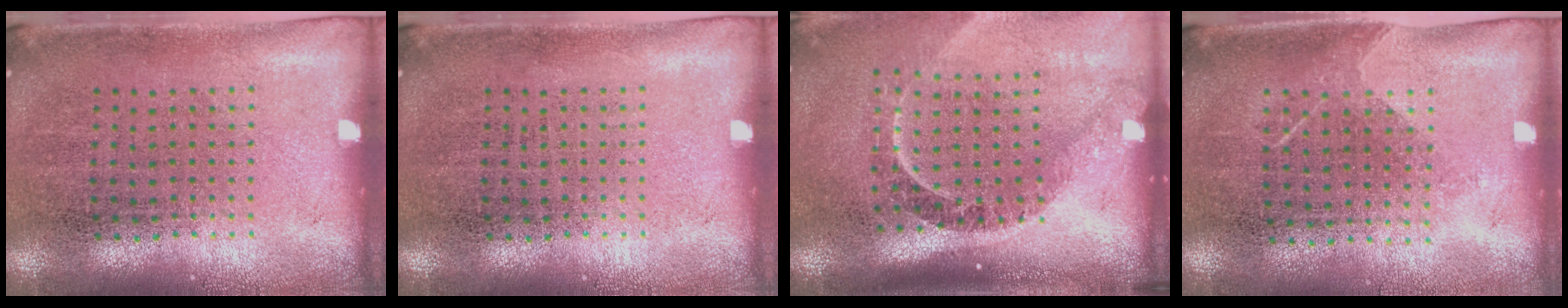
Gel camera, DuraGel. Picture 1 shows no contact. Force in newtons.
{"total": 0.0}
{"total": 2.4, "press": 1.7, "slide": 1.7}
{"total": 1.2, "press": 1.0, "slide": 0.8}